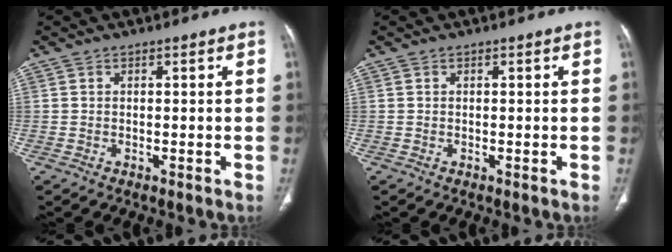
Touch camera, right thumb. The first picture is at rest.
{"total": 0.0}